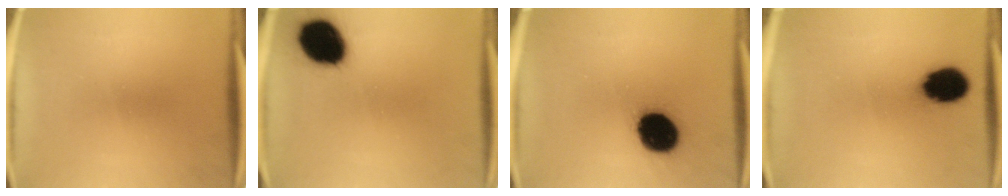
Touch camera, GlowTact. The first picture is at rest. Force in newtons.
{"total": 16.1}
{"total": 16.8}
{"total": 11.8}